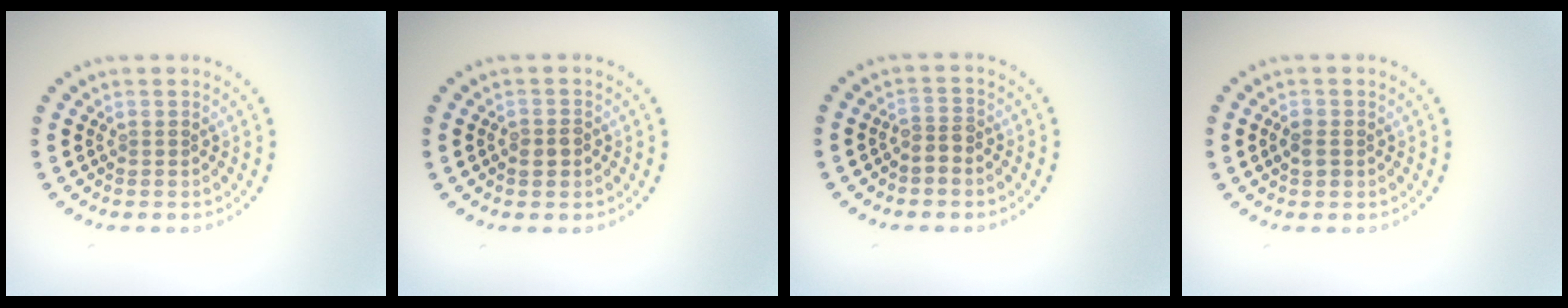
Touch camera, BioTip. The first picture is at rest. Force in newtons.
{"total": 1.6, "press": 1.4, "slide": 0.7}
{"total": 1.8, "press": 1.3, "slide": 1.2}
{"total": 1.4, "press": 1.4, "slide": 0.3}